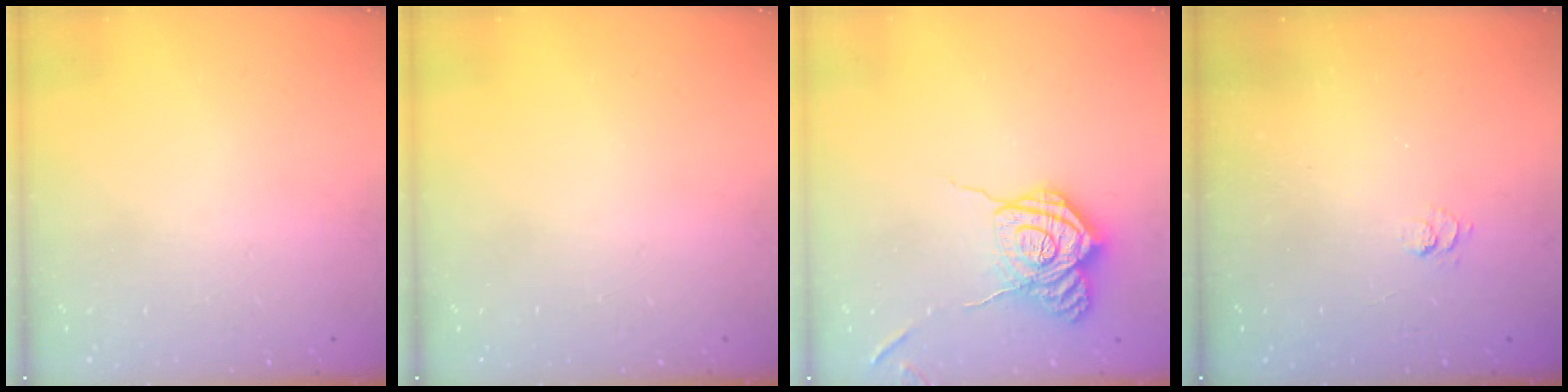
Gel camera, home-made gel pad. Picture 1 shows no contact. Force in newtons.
{"total": 0.0}
{"total": 17.0, "press": 17.0, "slide": 0.9}
{"total": 2.5, "press": 2.0, "slide": 1.4}